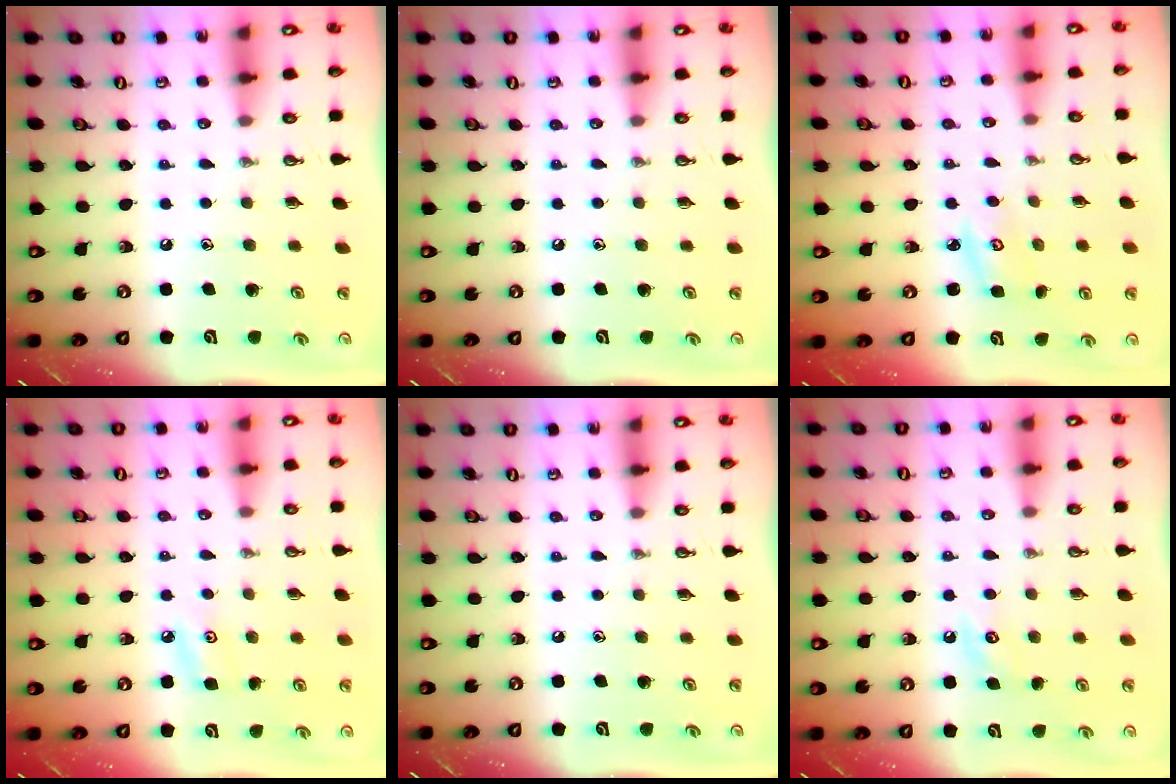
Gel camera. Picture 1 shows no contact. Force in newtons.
{"total": 0.0}
{"total": 4.3, "press": 4.3, "slide": 0.4}
{"total": 4.5, "press": 4.5, "slide": 0.6}
{"total": 0.0}
{"total": 3.8, "press": 3.8, "slide": 0.5}